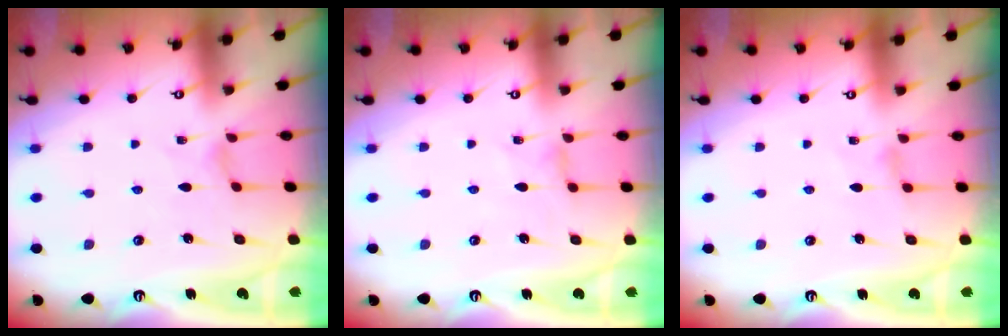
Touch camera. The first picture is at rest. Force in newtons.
{"total": 1.0, "press": 1.0, "slide": 0.2}
{"total": 0.6, "press": 0.5, "slide": 0.2}